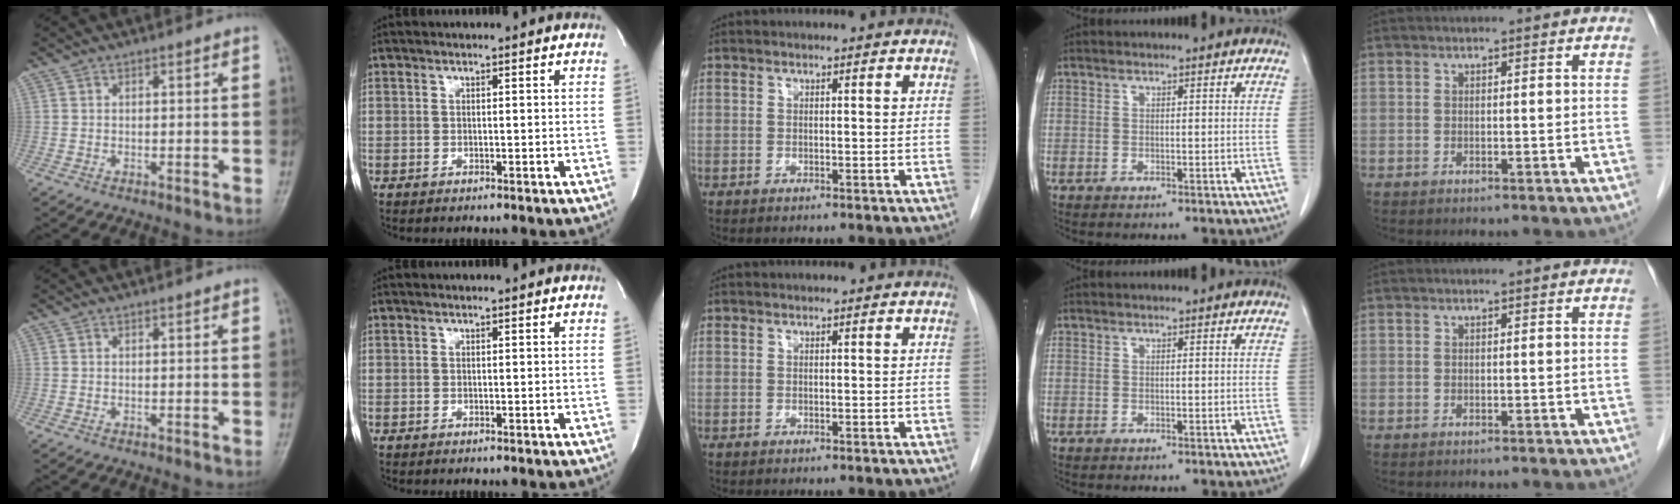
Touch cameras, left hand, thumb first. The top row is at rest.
{}